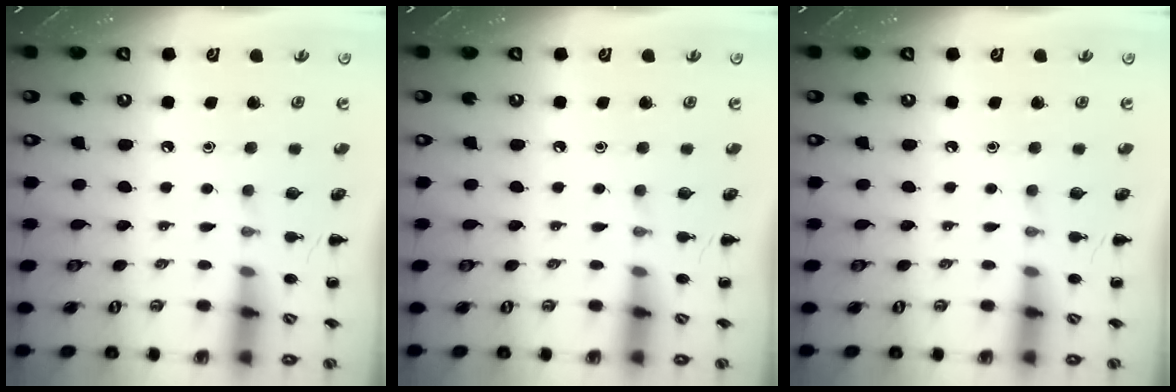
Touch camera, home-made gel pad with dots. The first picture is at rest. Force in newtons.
{"total": 0.0}
{"total": 0.0}